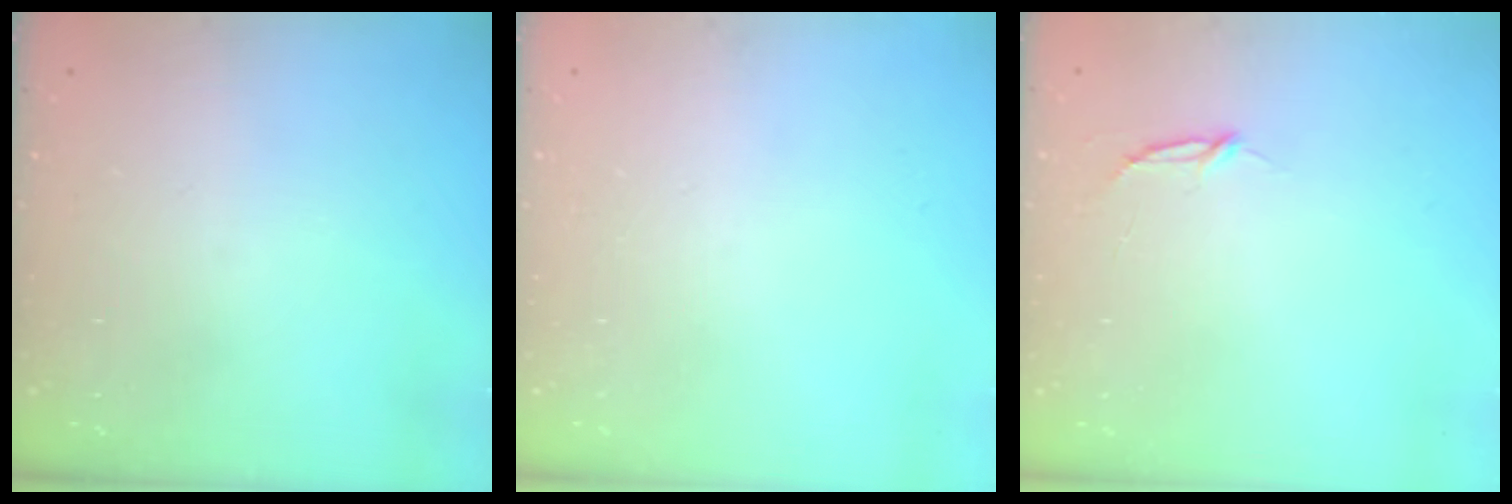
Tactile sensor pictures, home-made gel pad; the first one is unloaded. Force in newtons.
{"total": 0.0}
{"total": 2.8, "press": 2.8, "slide": 0.3}